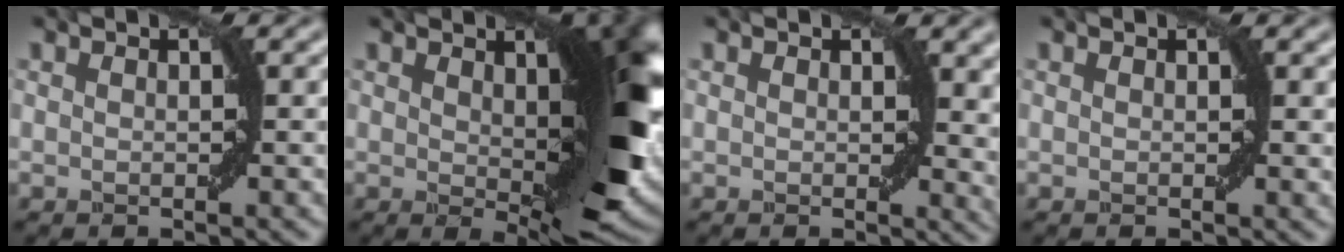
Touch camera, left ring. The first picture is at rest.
{"total": 11.0, "force": [1.5, 4.6, 10.0], "torque": [-0.123, -0.012, 0.027]}
{"total": 3.1, "force": [1.0, 1.7, 2.5], "torque": [-0.019, -0.007, 0.015]}
{"total": 0.7, "force": [0.4, 0.2, 0.5], "torque": [-0.003, -0.005, 0.006]}